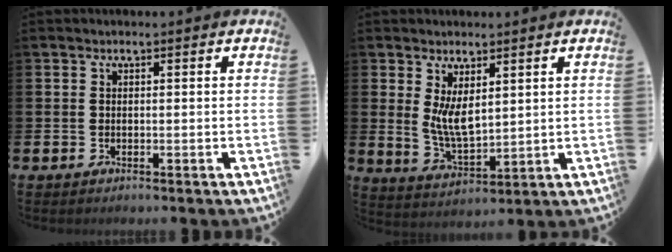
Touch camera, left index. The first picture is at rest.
{"total": 5.4, "force": [2.6, 2.2, 4.1], "torque": [-0.070, -0.022, 0.045]}